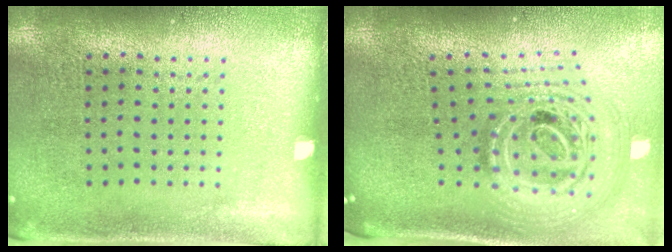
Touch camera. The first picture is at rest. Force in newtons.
{"total": 2.5, "press": 1.8, "slide": 1.8}